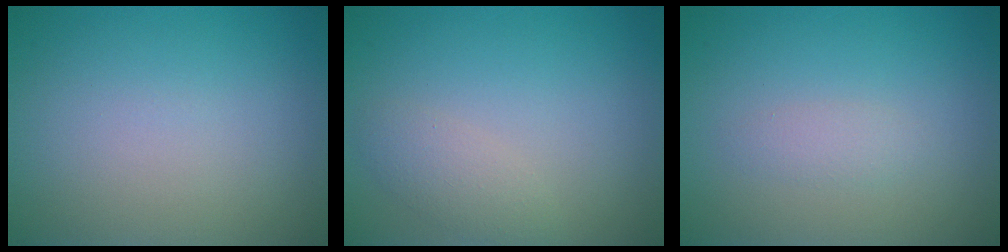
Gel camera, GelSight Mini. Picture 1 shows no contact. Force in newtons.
{"total": 1.9, "press": 1.9, "slide": 0.1}
{"total": 1.1, "press": 1.1, "slide": 0.1}